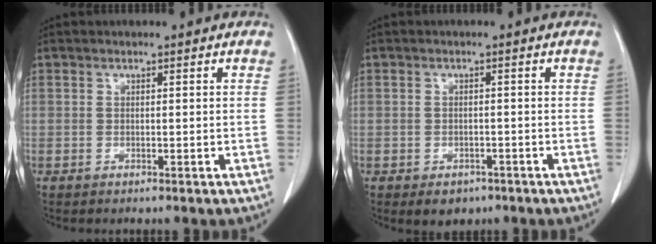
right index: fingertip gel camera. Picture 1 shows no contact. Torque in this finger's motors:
{"motor_torque": [-0.67, -0.57, -0.35, -0.14]}